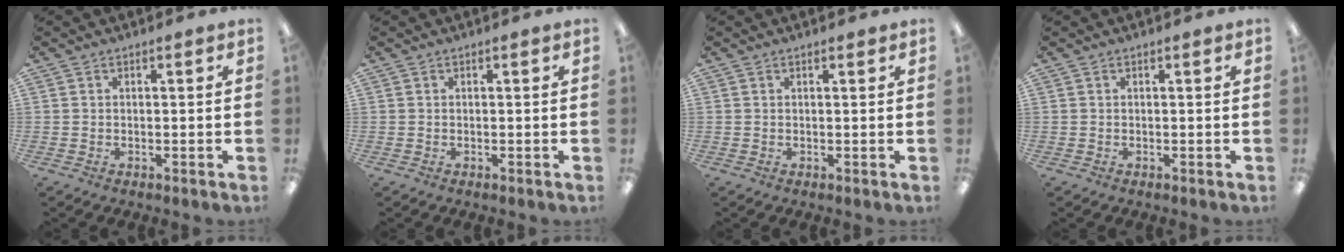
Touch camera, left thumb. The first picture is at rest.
{"total": 0.0}
{"total": 0.6, "force": [0.5, 0.1, 0.4], "torque": [0.000, -0.002, 0.006]}
{"total": 0.0}